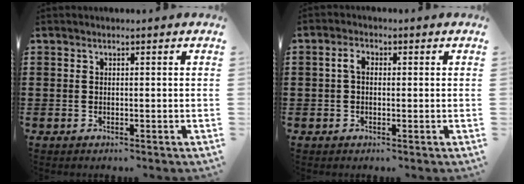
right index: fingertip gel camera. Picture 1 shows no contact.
{"total": 2.5, "force": [0.2, 1.5, 2.0], "torque": [-0.048, 0.005, -0.001]}